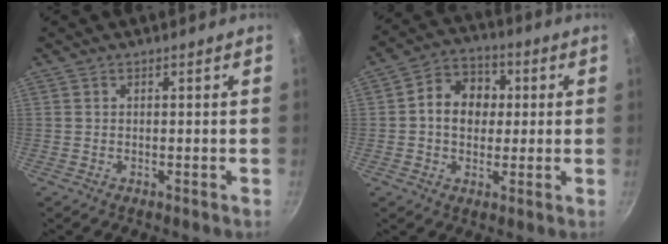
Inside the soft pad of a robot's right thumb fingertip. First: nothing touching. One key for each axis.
{"total": 9.7, "fx": 0.9, "fy": 7.9, "fz": 5.6, "tx": -0.054, "ty": 0.016, "tz": -0.001}